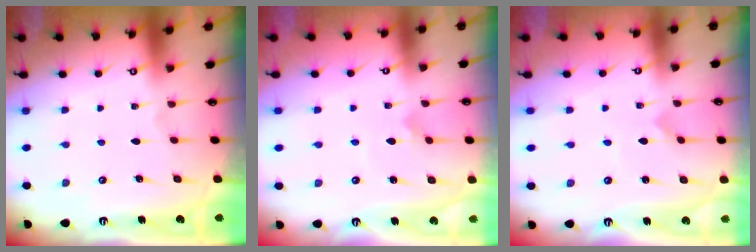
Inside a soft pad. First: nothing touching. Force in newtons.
{"total": 4.9, "press": 4.8, "slide": 0.4}
{"total": 0.0}